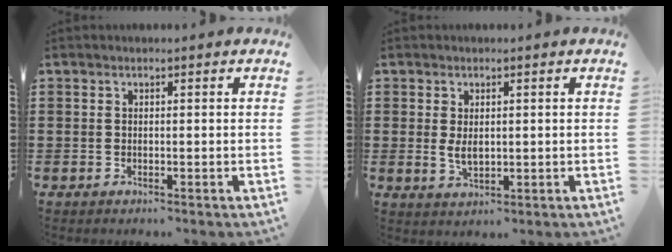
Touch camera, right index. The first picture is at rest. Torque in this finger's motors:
{"motor_torque": [1.12, 1.02, 0.10, 0.07]}